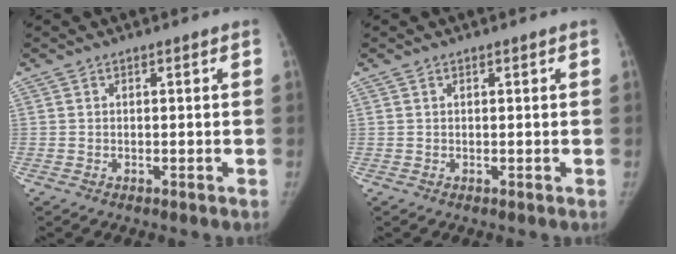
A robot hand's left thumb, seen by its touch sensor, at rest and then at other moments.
{"total": 0.0}